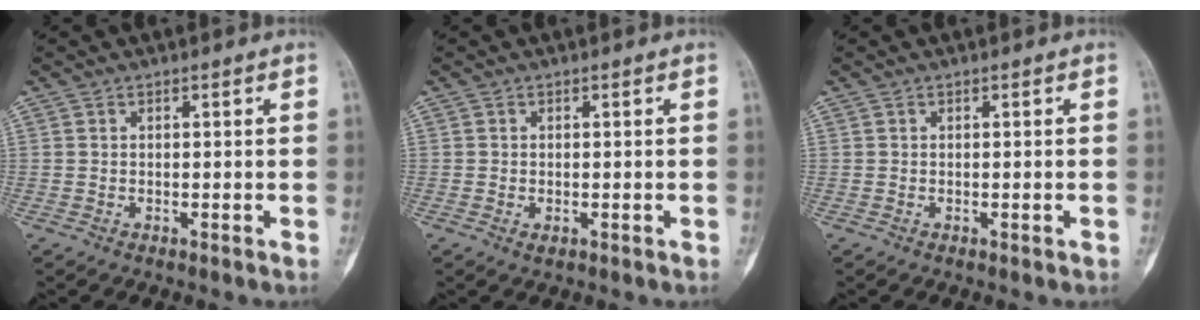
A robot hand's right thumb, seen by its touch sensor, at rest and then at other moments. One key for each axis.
{"total": 1.1, "fx": -0.3, "fy": 0.8, "fz": 0.7, "tx": -0.011, "ty": -0.001, "tz": -0.002}
{"total": 0.5, "fx": -0.1, "fy": 0.2, "fz": 0.5, "tx": -0.001, "ty": 0.000, "tz": 0.000}